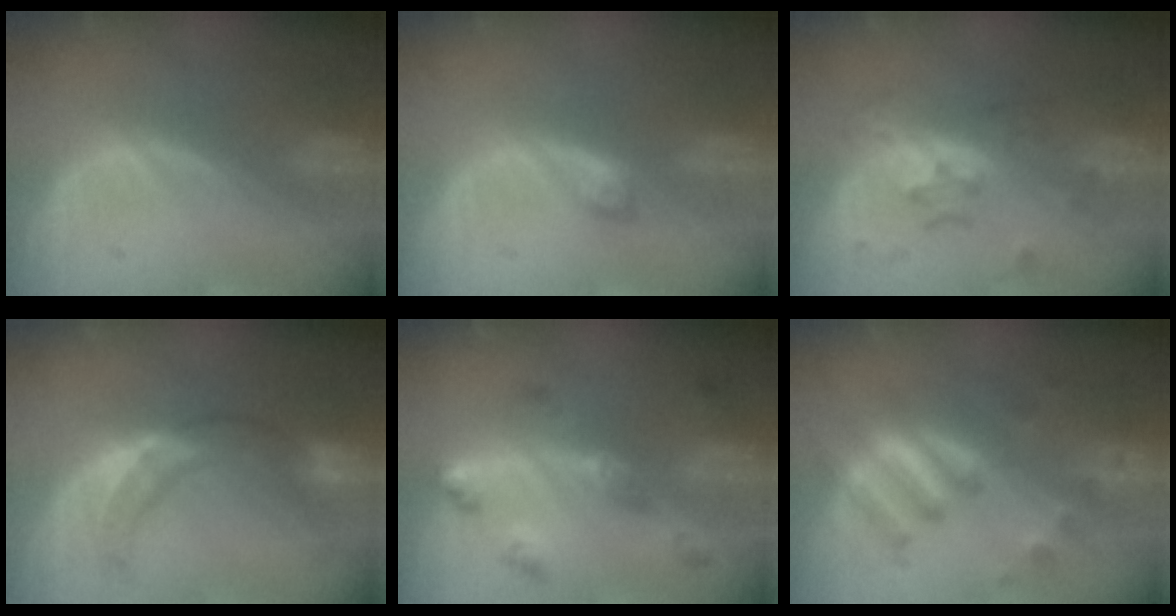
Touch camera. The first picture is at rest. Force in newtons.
{"total": 1.6, "press": 1.6, "slide": 0.3}
{"total": 6.1, "press": 5.9, "slide": 1.4}
{"total": 8.2, "press": 8.2, "slide": 0.6}
{"total": 6.3, "press": 5.7, "slide": 2.7}
{"total": 7.6, "press": 7.6, "slide": 0.9}